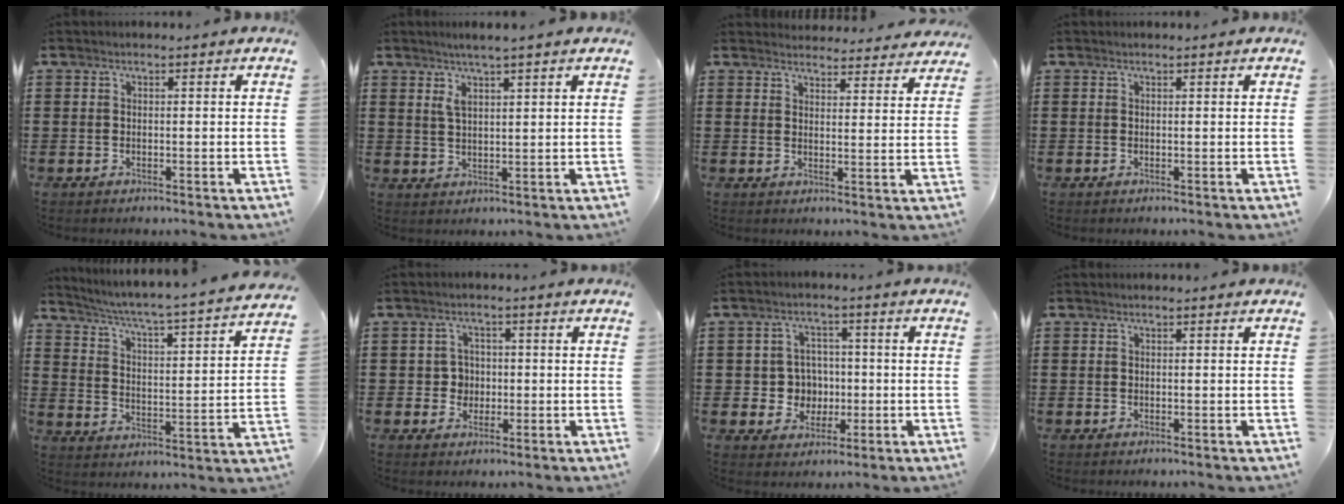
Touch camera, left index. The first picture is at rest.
{"total": 3.3, "force": [2.0, 0.4, 2.5], "torque": [-0.053, 0.003, 0.035]}
{"total": 3.8, "force": [3.8, 0.4, 0.2], "torque": [-0.009, -0.022, 0.067]}
{"total": 0.0}
{"total": 3.7, "force": [3.1, -1.1, 1.7], "torque": [-0.051, -0.045, 0.038]}
{"total": 3.0, "force": [-0.3, 2.8, 0.8], "torque": [-0.030, 0.007, -0.011]}
{"total": 5.3, "force": [-0.4, 5.1, 1.3], "torque": [-0.039, 0.011, -0.010]}
{"total": 0.0}